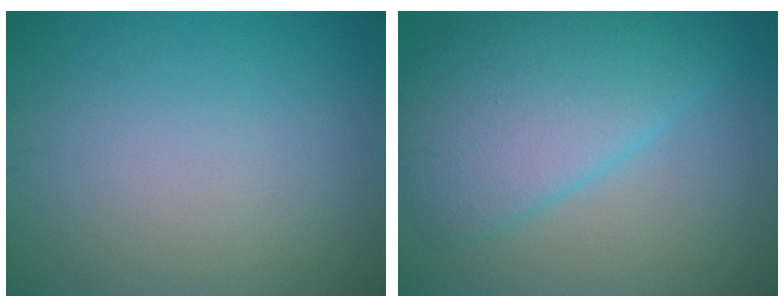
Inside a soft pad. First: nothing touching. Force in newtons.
{"total": 7.4, "press": 7.4, "slide": 0.4}